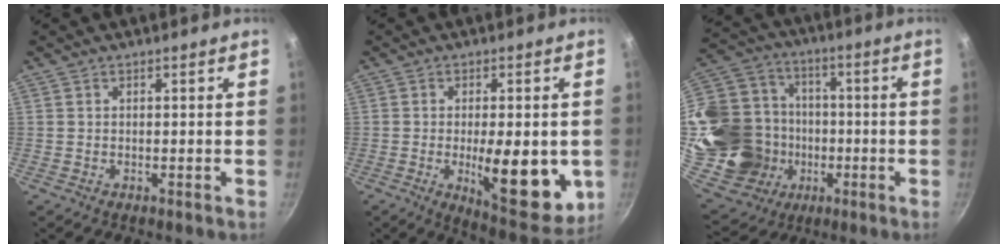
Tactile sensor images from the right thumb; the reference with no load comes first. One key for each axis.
{"total": 15.6, "fx": -2.6, "fy": 5.8, "fz": 14.2, "tx": -0.167, "ty": -0.014, "tz": -0.025}
{"total": 25.4, "fx": -3.5, "fy": 21.3, "fz": 13.5, "tx": -0.259, "ty": 0.051, "tz": -0.034}